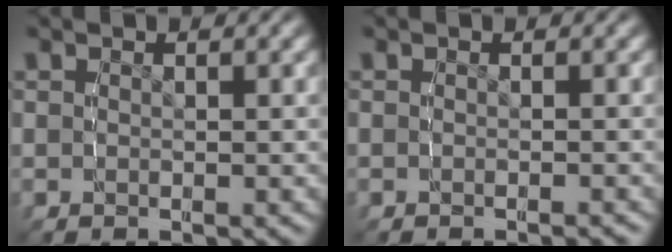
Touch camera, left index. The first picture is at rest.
{"total": 1.0, "force": [-0.9, 0.1, 0.4], "torque": [-0.004, 0.004, -0.017]}